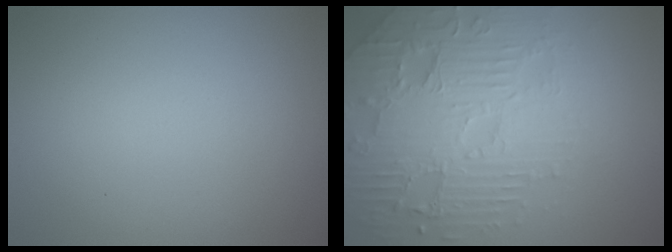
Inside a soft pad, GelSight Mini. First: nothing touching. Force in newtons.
{"total": 6.7, "press": 5.2, "slide": 4.2}